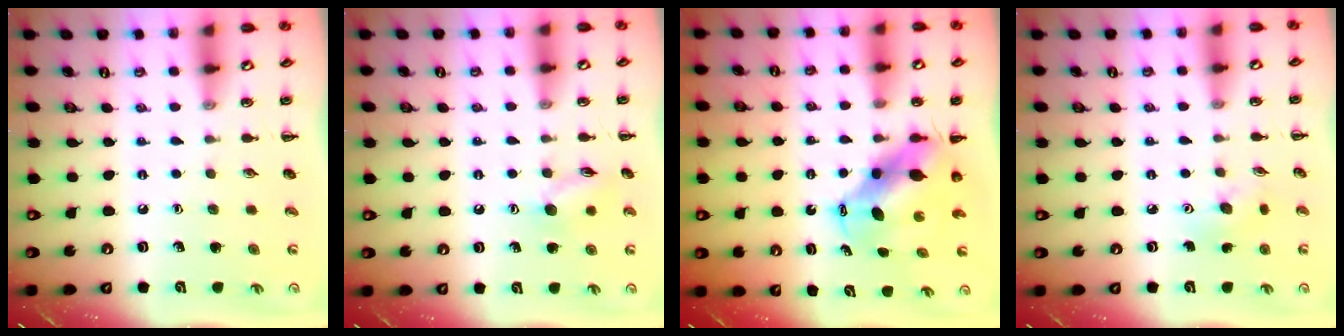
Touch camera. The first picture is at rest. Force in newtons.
{"total": 8.7, "press": 8.7, "slide": 0.8}
{"total": 8.2, "press": 7.8, "slide": 2.2}
{"total": 3.6, "press": 3.5, "slide": 0.9}